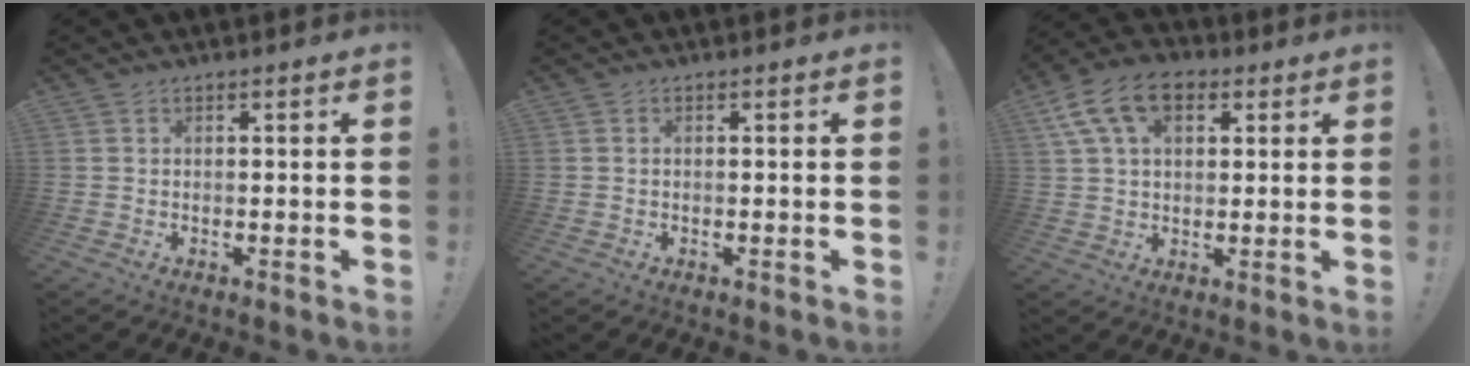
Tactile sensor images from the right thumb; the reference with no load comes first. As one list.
[{"total": 0.0}, {"total": 13.6, "force": [5.4, 8.5, 9.1], "torque": [-0.155, -0.007, 0.101]}]